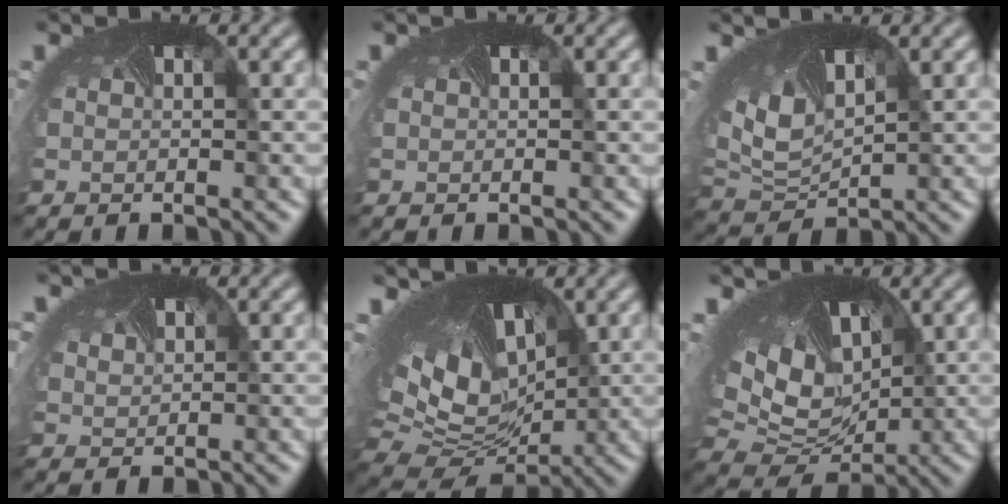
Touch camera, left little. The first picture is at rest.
{"total": 0.0}
{"total": 6.1, "force": [2.2, 3.5, 4.5], "torque": [-0.115, -0.007, 0.051]}
{"total": 1.9, "force": [1.4, 1.1, 0.4], "torque": [-0.031, -0.002, 0.025]}
{"total": 13.8, "force": [3.9, 8.4, 10.2], "torque": [-0.218, 0.016, 0.090]}
{"total": 9.8, "force": [3.2, 6.5, 6.6], "torque": [-0.157, -0.002, 0.079]}